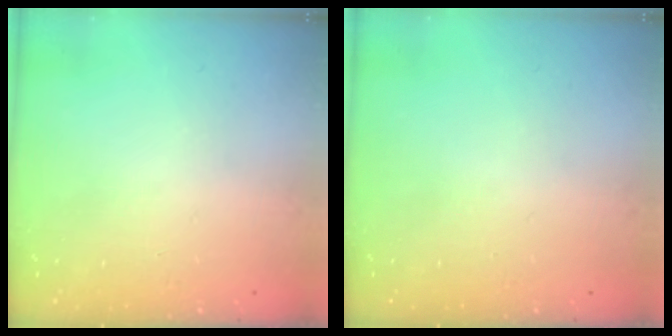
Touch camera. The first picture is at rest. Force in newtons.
{"total": 0.0}